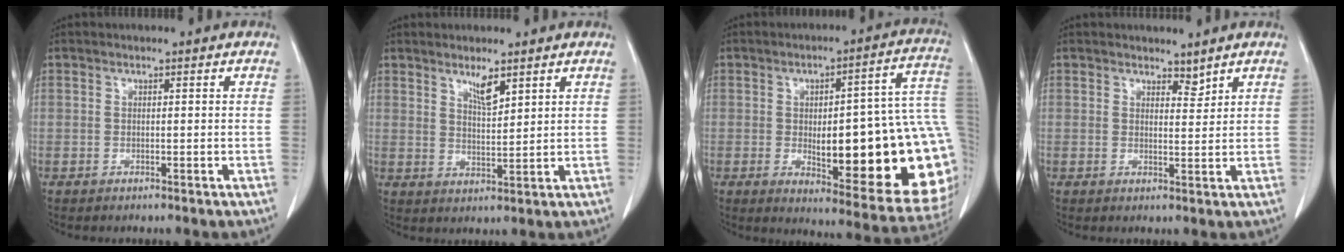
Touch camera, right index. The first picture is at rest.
{"total": 3.7, "force": [2.6, 0.6, 2.5], "torque": [-0.049, -0.007, 0.050]}
{"total": 25.8, "force": [-2.2, 5.5, 25.1], "torque": [-0.232, 0.018, -0.014]}
{"total": 1.9, "force": [1.8, 0.6, 0.4], "torque": [-0.003, -0.006, 0.029]}